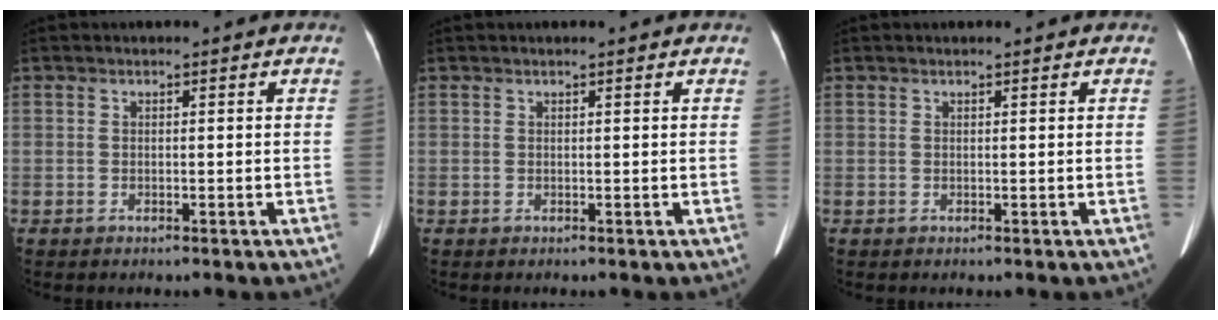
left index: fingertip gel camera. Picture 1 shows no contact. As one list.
[{"total": 1.2, "force": [1.0, 0.0, 0.6], "torque": [-0.009, 0.016, 0.020]}, {"total": 1.1, "force": [0.9, 0.1, 0.5], "torque": [-0.008, 0.012, 0.015]}]